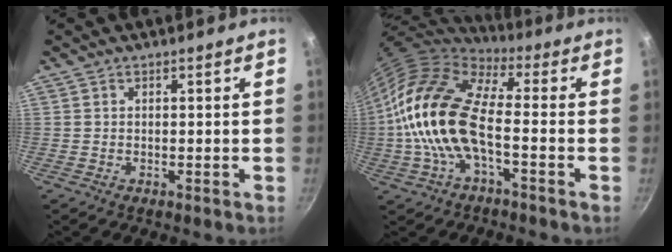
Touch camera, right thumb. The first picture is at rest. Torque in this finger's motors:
{"motor_torque": [-0.15, 1.96, 2.22, -0.56, 0.88]}